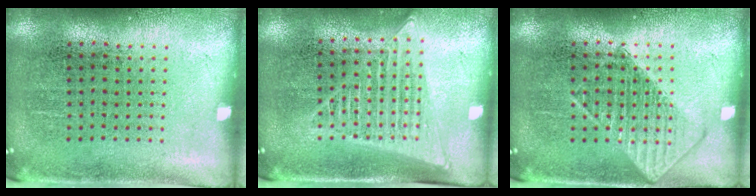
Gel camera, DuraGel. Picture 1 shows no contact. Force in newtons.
{"total": 1.5, "press": 1.3, "slide": 0.6}
{"total": 2.4, "press": 2.3, "slide": 0.4}